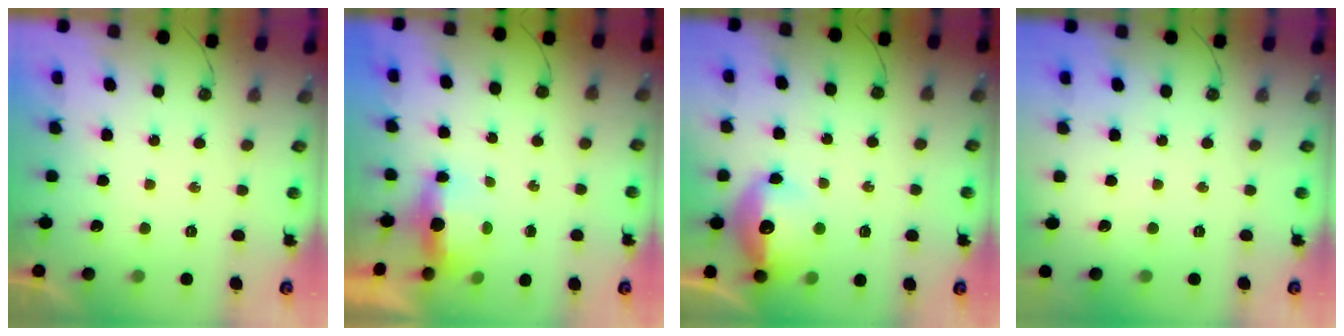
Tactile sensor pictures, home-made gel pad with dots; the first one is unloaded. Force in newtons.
{"total": 5.0, "press": 4.9, "slide": 1.2}
{"total": 13.0, "press": 13.0, "slide": 1.1}
{"total": 0.0}